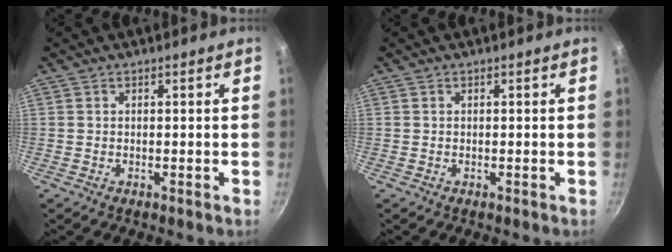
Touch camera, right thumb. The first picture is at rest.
{"total": 0.0}